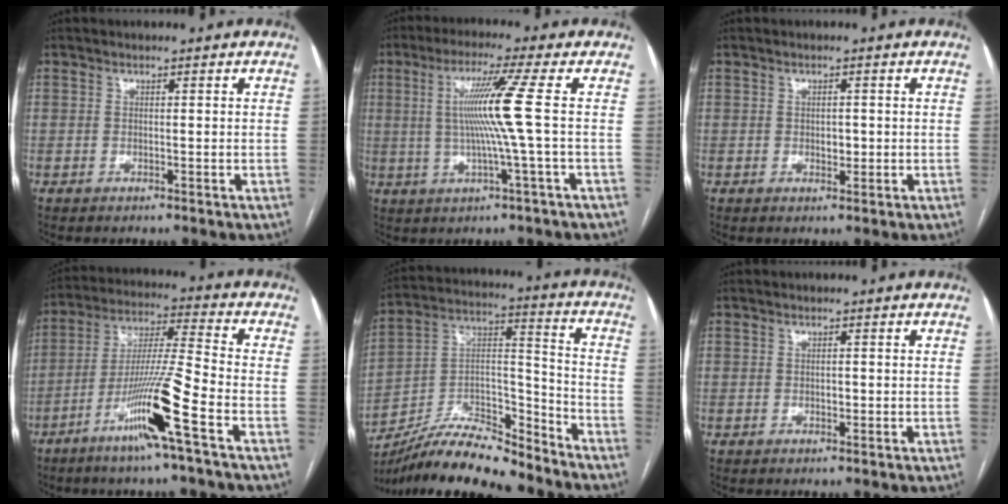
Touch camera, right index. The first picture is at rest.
{"total": 8.9, "force": [0.6, -2.2, 8.6], "torque": [-0.164, 0.004, 0.018]}
{"total": 1.5, "force": [-0.1, 0.9, 1.1], "torque": [-0.016, 0.001, 0.001]}
{"total": 13.0, "force": [-6.5, -1.3, 11.2], "torque": [-0.214, -0.015, -0.125]}
{"total": 17.2, "force": [-15.6, 3.5, 6.3], "torque": [-0.112, 0.034, -0.277]}
{"total": 0.7, "force": [-0.1, 0.4, 0.5], "torque": [-0.010, 0.001, -0.001]}